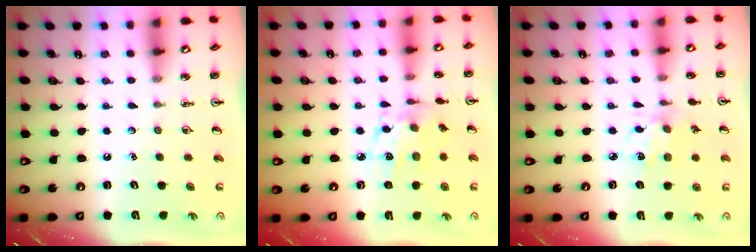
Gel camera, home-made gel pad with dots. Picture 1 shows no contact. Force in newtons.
{"total": 9.2, "press": 9.2, "slide": 0.7}
{"total": 3.9, "press": 3.8, "slide": 1.0}